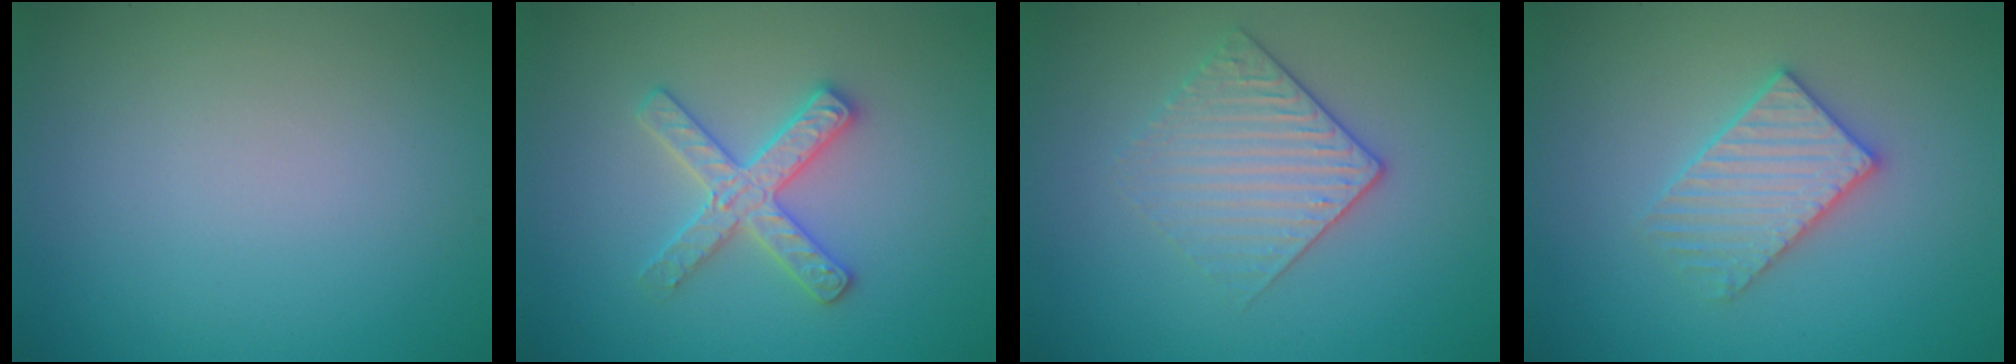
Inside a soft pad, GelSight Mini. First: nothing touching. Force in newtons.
{"total": 2.9, "press": 2.9, "slide": 0.5}
{"total": 3.1, "press": 2.8, "slide": 1.4}
{"total": 3.7, "press": 3.6, "slide": 0.6}